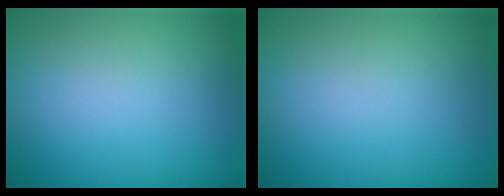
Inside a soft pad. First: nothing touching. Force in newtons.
{"total": 0.0}